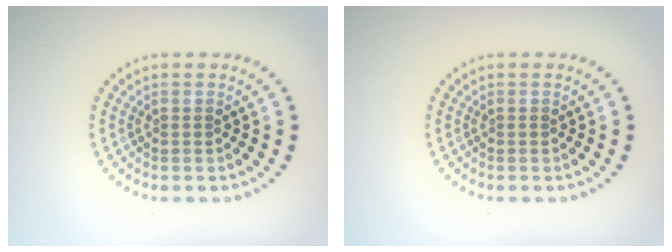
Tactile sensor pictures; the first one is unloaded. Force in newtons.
{"total": 0.0}